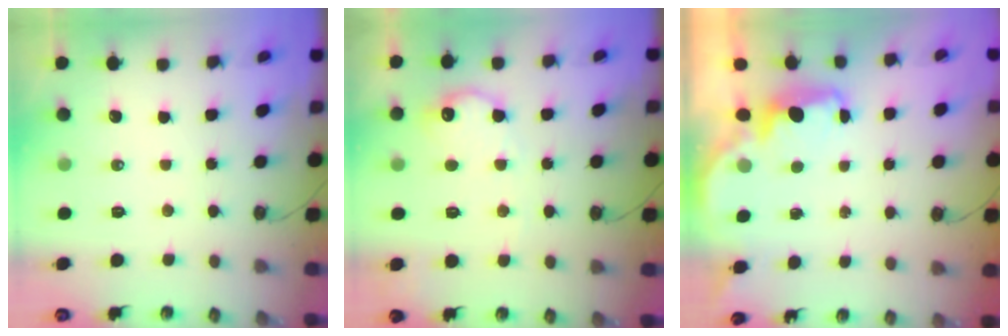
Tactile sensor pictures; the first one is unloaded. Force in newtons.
{"total": 14.0, "press": 13.9, "slide": 0.6}
{"total": 2.0, "press": 1.8, "slide": 0.8}